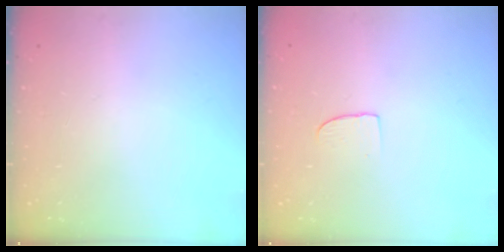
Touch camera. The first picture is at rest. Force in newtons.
{"total": 4.7, "press": 4.7, "slide": 0.4}